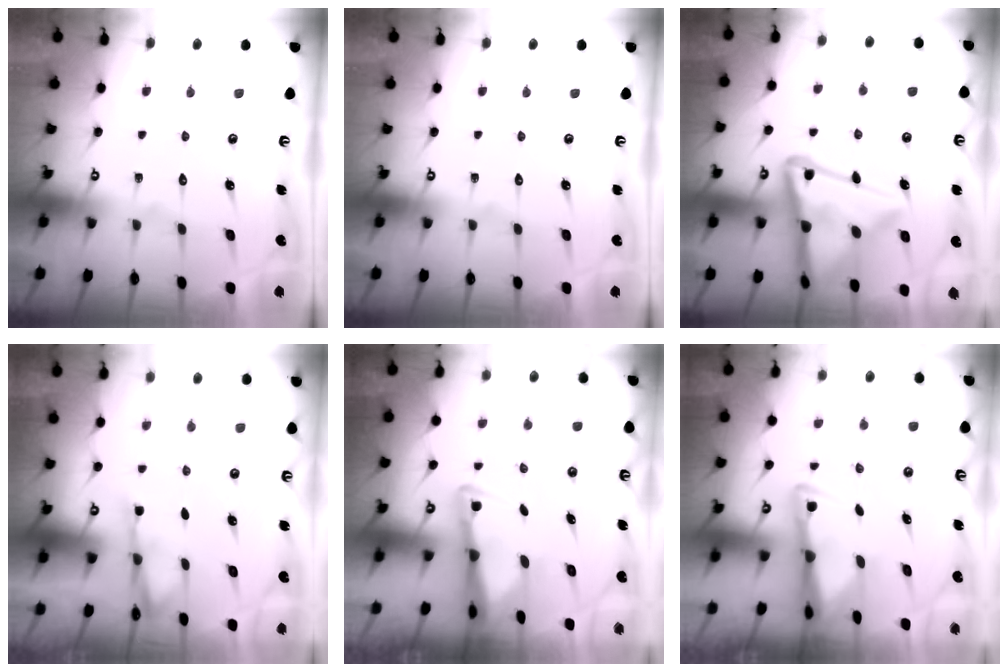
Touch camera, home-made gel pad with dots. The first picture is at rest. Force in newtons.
{"total": 0.0}
{"total": 19.6, "press": 19.5, "slide": 1.9}
{"total": 2.9, "press": 2.9, "slide": 0.5}
{"total": 3.2, "press": 3.1, "slide": 0.7}
{"total": 3.0, "press": 2.9, "slide": 0.4}